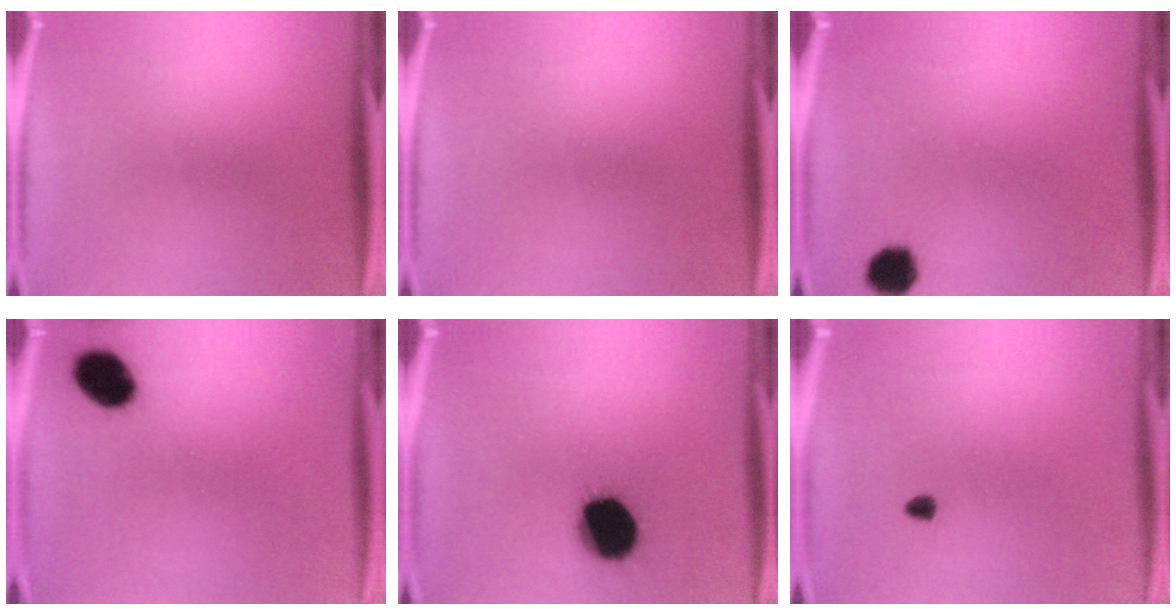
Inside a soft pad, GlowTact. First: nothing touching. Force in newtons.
{"total": 0.0}
{"total": 5.0}
{"total": 8.7}
{"total": 17.4}
{"total": 0.9}